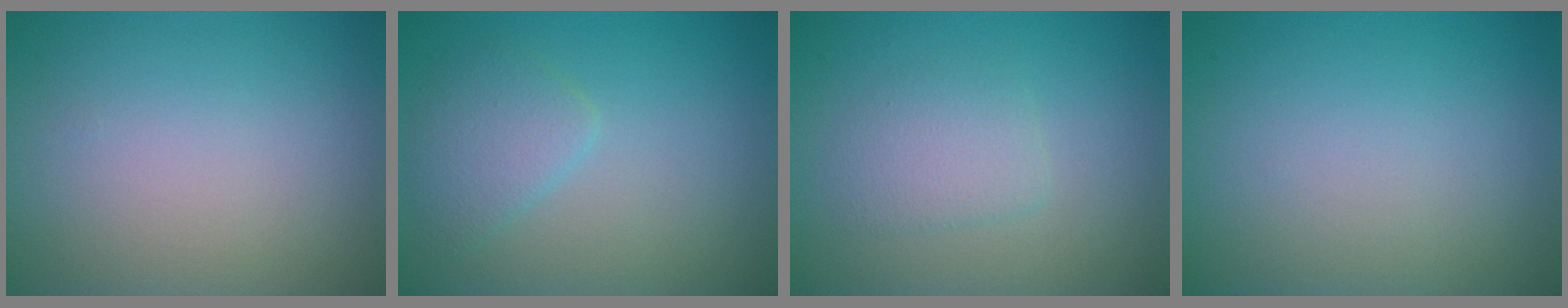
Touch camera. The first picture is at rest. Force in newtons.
{"total": 2.5, "press": 2.5, "slide": 0.1}
{"total": 2.1, "press": 2.1, "slide": 0.1}
{"total": 0.0}